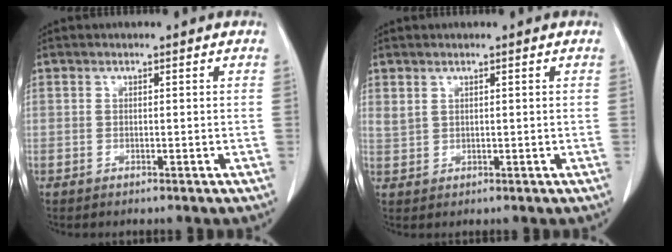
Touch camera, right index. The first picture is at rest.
{"total": 1.5, "force": [1.1, 0.7, 0.7], "torque": [-0.016, 0.006, 0.028]}